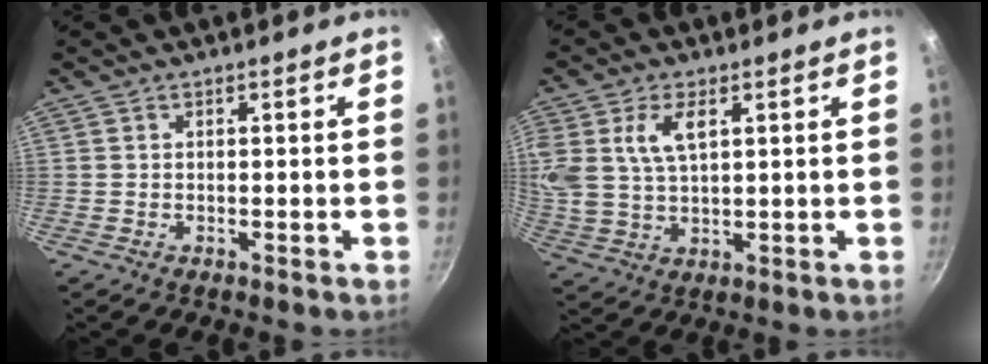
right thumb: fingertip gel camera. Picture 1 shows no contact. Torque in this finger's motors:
{"motor_torque": [0.09, 0.40, 0.81, 0.43, 0.12]}